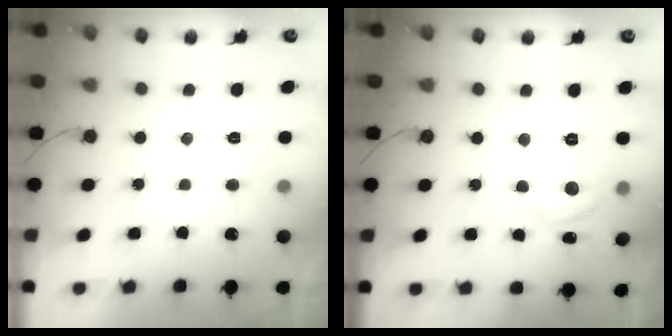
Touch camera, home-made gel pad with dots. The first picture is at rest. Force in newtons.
{"total": 6.9, "press": 6.9, "slide": 0.6}